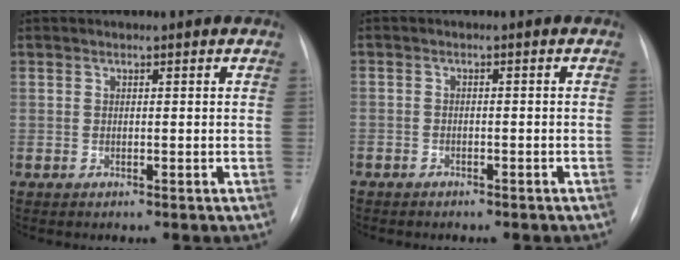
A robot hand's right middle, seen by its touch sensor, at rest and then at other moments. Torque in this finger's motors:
{"motor_torque": [1.03, -1.11, -0.09, -0.21]}